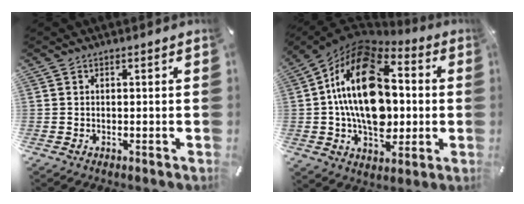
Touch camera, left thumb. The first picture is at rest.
{"total": 23.7, "force": [1.1, 15.6, 17.8], "torque": [-0.345, 0.003, 0.019]}